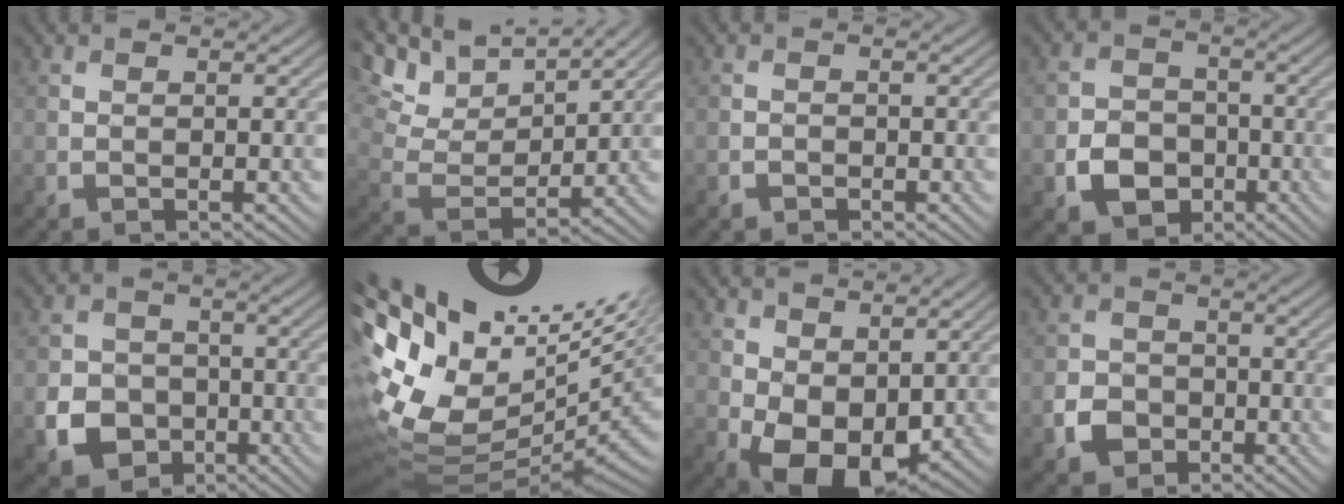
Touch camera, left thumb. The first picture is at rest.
{"total": 10.5, "force": [8.0, 3.3, 5.9], "torque": [-0.144, 0.002, 0.128]}
{"total": 0.8, "force": [-0.6, 0.6, 0.1], "torque": [0.000, -0.001, -0.011]}
{"total": 6.0, "force": [-2.3, 4.8, 2.8], "torque": [-0.055, -0.007, -0.046]}
{"total": 6.4, "force": [-2.3, 5.4, 2.5], "torque": [-0.056, -0.012, -0.048]}
{"total": 16.6, "force": [2.0, 8.5, 14.1], "torque": [-0.269, 0.002, 0.092]}
{"total": 8.4, "force": [1.0, 5.5, 6.3], "torque": [-0.124, -0.024, 0.023]}
{"total": 4.4, "force": [-1.8, 3.7, 1.6], "torque": [-0.029, -0.003, -0.040]}